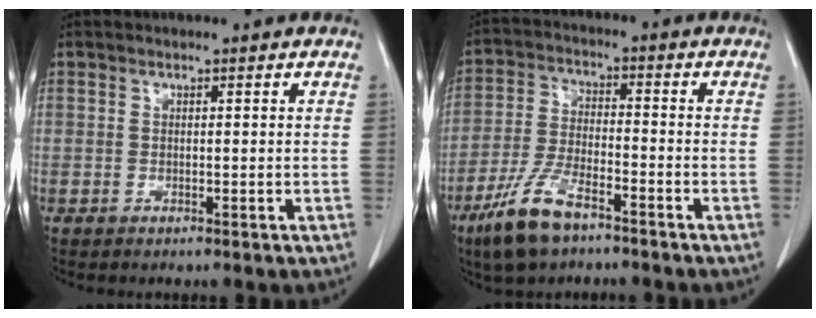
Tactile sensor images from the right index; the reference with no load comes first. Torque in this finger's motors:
{"motor_torque": [1.05, -0.80, 0.54, 0.13]}